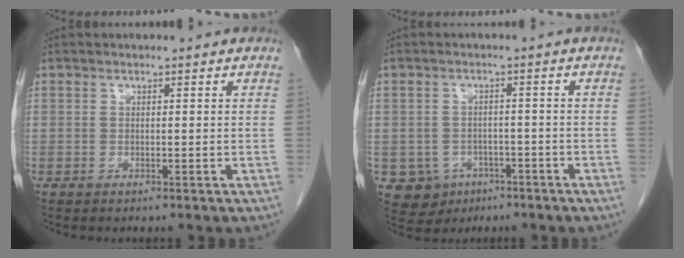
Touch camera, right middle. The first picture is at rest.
{"total": 6.1, "force": [-2.9, 5.3, 1.1], "torque": [-0.023, 0.008, -0.033]}